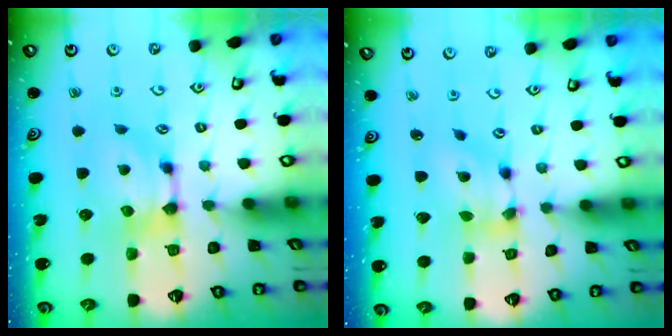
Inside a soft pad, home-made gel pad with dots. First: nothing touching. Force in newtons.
{"total": 4.3, "press": 3.9, "slide": 1.8}